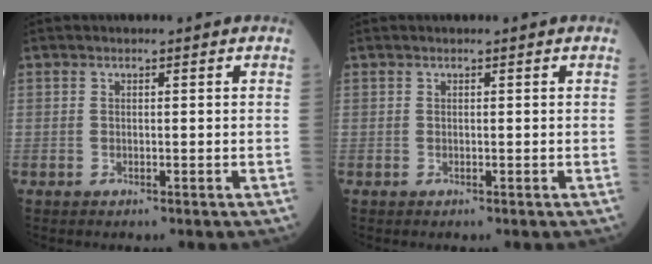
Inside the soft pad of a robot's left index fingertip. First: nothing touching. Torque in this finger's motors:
{"motor_torque": [0.00, 0.00, 0.00, 0.00]}